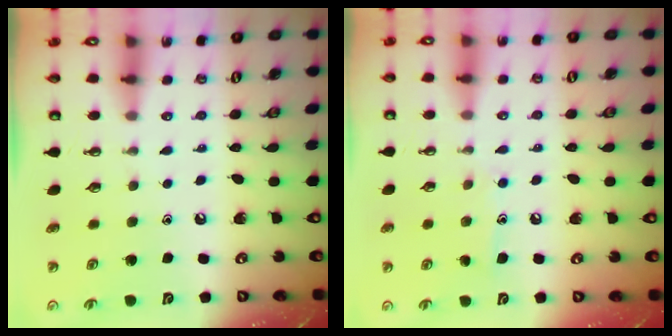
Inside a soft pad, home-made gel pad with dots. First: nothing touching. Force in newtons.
{"total": 7.0, "press": 7.0, "slide": 0.1}